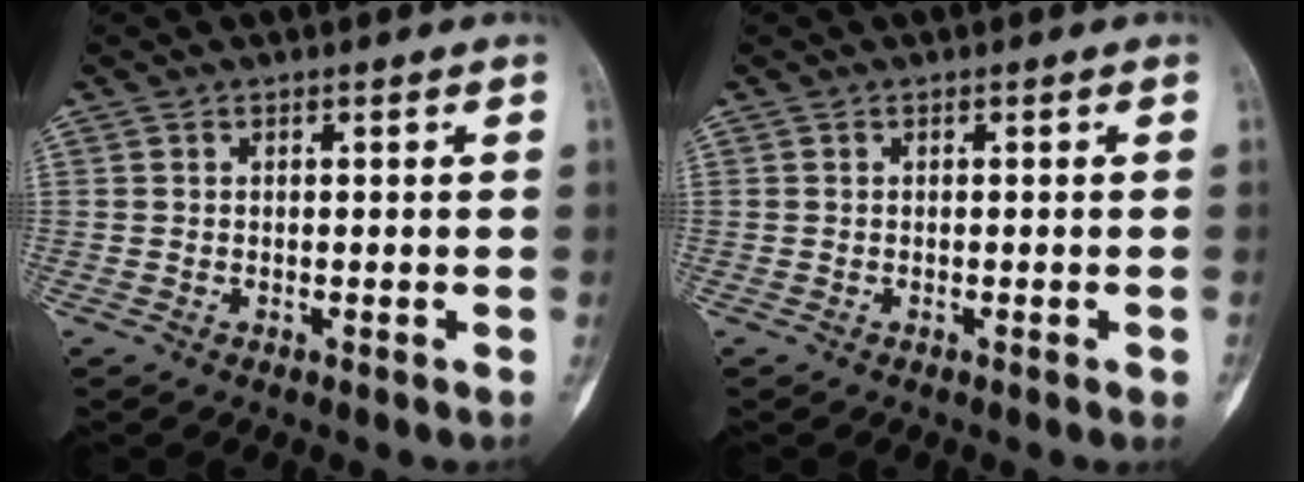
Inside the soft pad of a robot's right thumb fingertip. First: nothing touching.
{"total": 0.7, "force": [-0.3, 0.1, 0.7], "torque": [-0.013, 0.000, -0.002]}